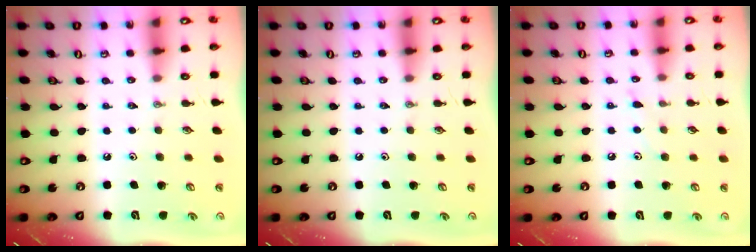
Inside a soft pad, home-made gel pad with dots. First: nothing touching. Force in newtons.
{"total": 0.0}
{"total": 5.2, "press": 5.2, "slide": 0.6}